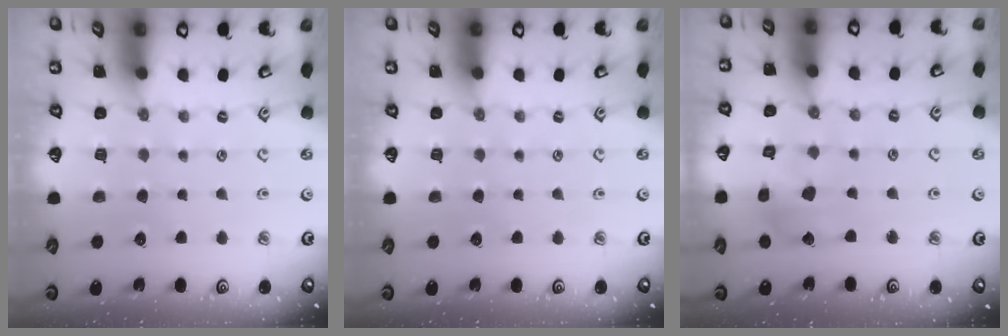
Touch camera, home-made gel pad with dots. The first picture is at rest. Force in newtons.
{"total": 0.0}
{"total": 8.8, "press": 8.7, "slide": 1.1}